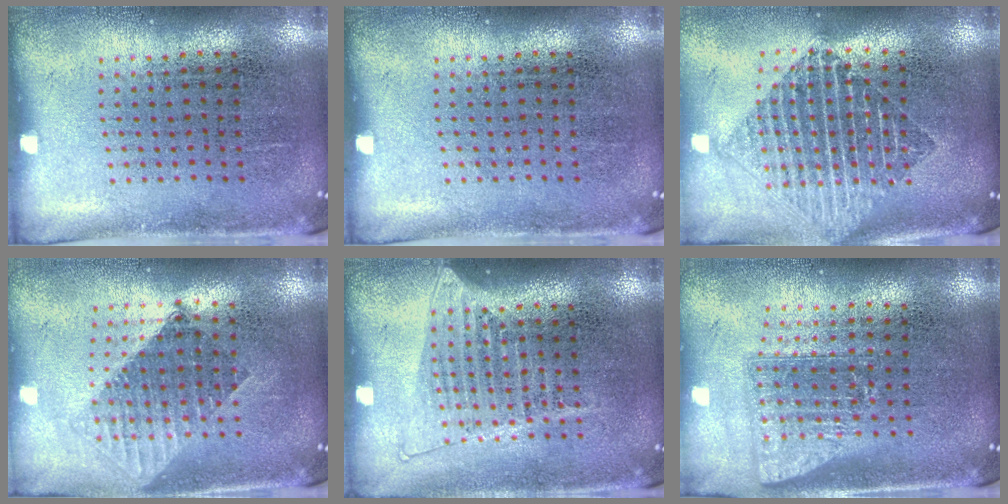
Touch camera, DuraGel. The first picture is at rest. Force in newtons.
{"total": 0.0}
{"total": 2.1, "press": 1.7, "slide": 1.2}
{"total": 1.6, "press": 1.3, "slide": 1.0}
{"total": 1.3, "press": 1.2, "slide": 0.6}
{"total": 1.6, "press": 1.2, "slide": 1.0}